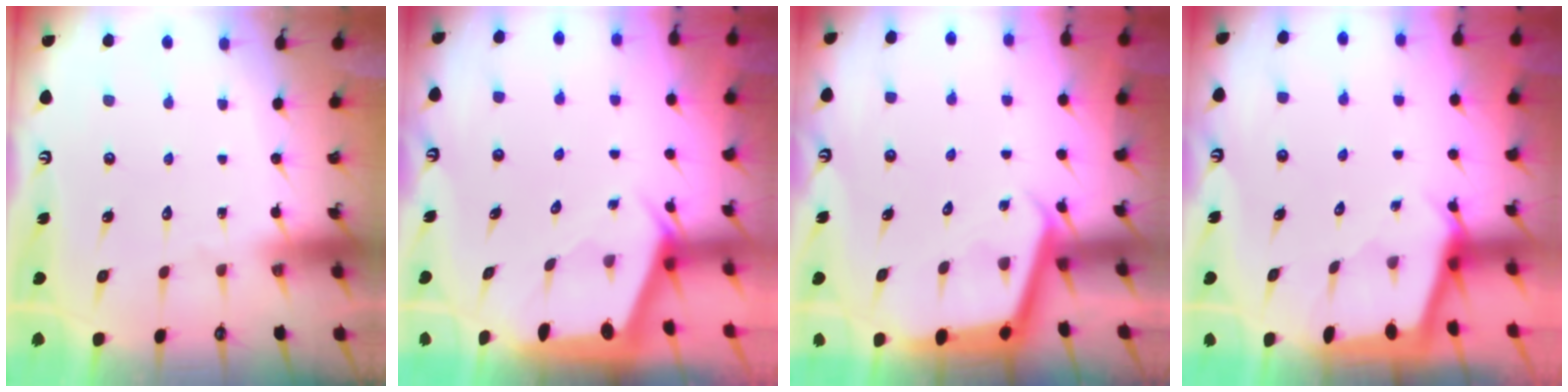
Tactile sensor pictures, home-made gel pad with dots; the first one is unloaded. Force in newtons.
{"total": 2.1, "press": 2.0, "slide": 0.3}
{"total": 3.3, "press": 3.3, "slide": 0.2}
{"total": 2.3, "press": 2.3, "slide": 0.3}